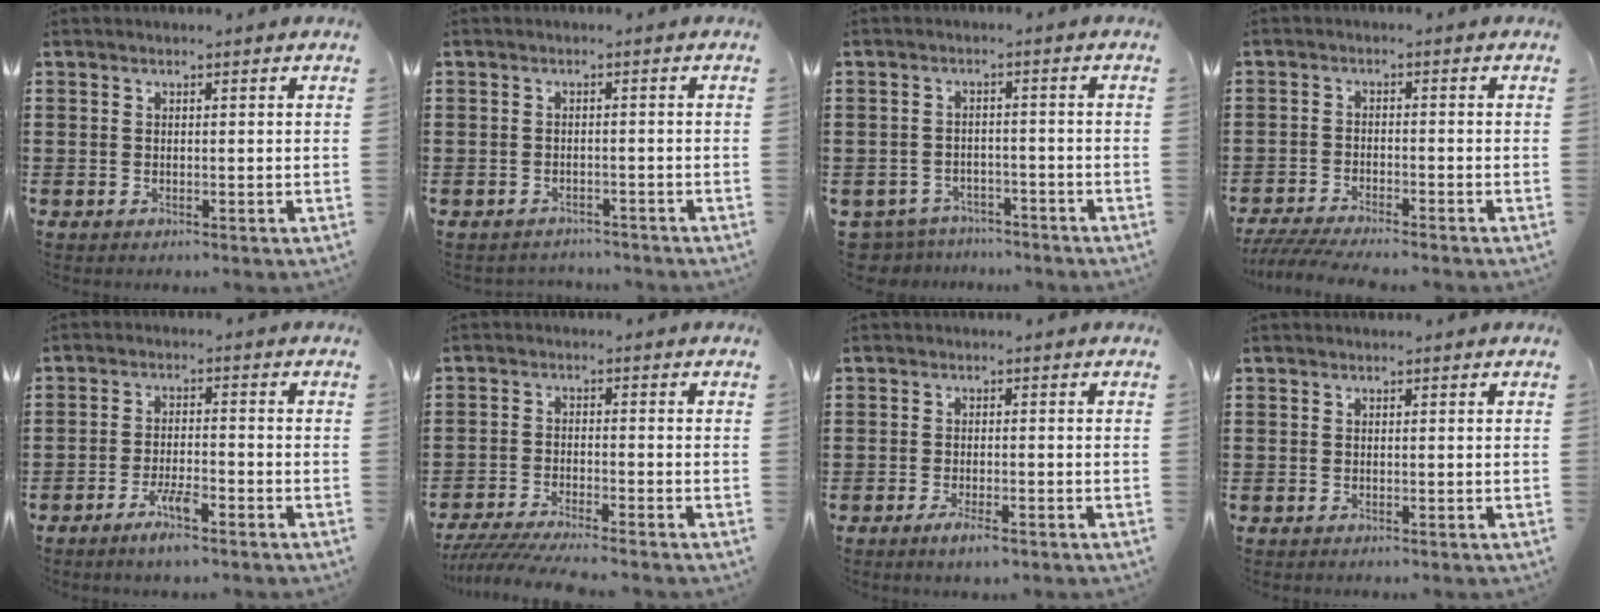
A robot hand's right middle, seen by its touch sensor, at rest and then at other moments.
{"total": 1.6, "force": [-1.6, 0.3, -0.2], "torque": [-0.003, 0.002, -0.036]}
{"total": 3.4, "force": [-3.3, 0.6, -0.2], "torque": [-0.016, -0.002, -0.075]}
{"total": 4.0, "force": [-3.8, 0.0, 1.2], "torque": [-0.035, -0.012, -0.078]}
{"total": 4.5, "force": [-3.0, 0.8, 3.2], "torque": [-0.074, -0.003, -0.060]}
{"total": 4.3, "force": [-4.1, 0.0, 1.5], "torque": [-0.040, -0.014, -0.083]}
{"total": 2.6, "force": [-1.5, 0.6, 2.1], "torque": [-0.034, 0.000, -0.026]}
{"total": 0.0}